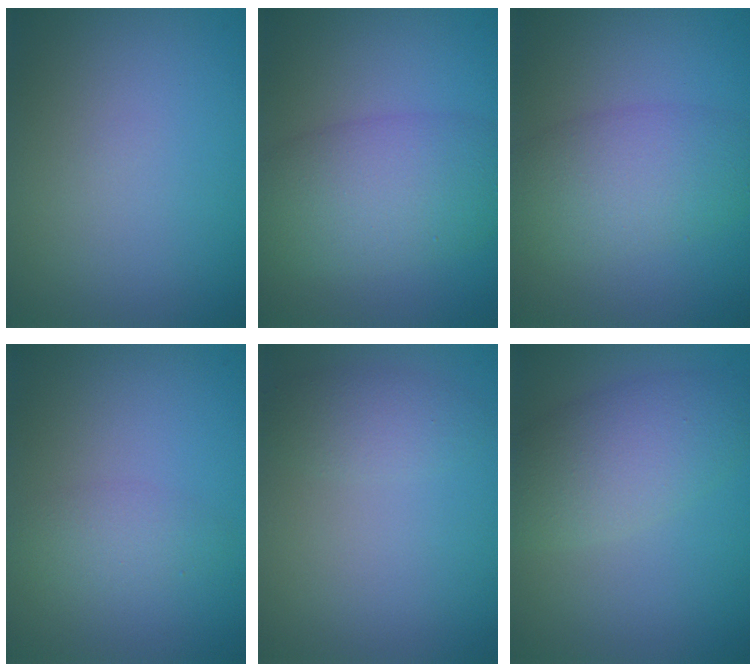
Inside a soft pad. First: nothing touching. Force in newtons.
{"total": 6.8, "press": 6.7, "slide": 0.3}
{"total": 5.2, "press": 5.2, "slide": 0.1}
{"total": 1.8, "press": 1.8, "slide": 0.2}
{"total": 2.0, "press": 2.0, "slide": 0.1}
{"total": 3.7, "press": 3.7, "slide": 0.3}